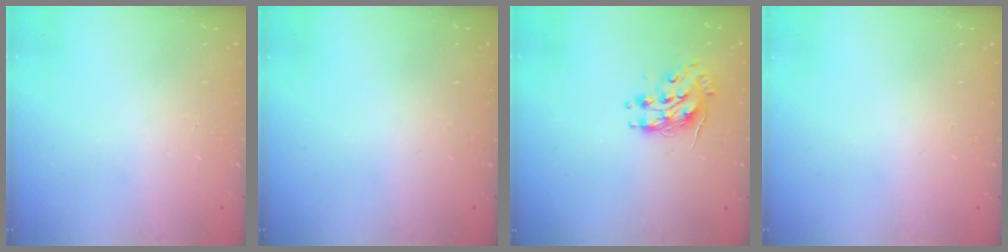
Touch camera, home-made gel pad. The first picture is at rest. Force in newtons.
{"total": 0.0}
{"total": 8.5, "press": 8.4, "slide": 0.5}
{"total": 0.0}